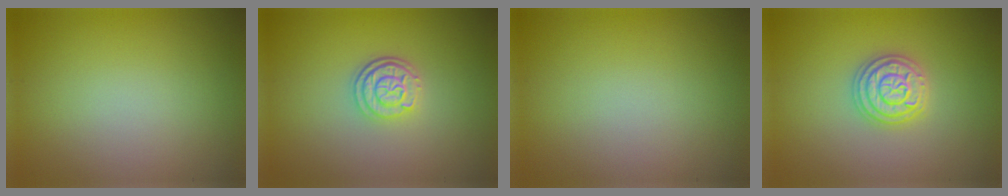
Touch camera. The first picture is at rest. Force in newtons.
{"total": 3.1, "press": 2.5, "slide": 1.8}
{"total": 0.0}
{"total": 3.7, "press": 3.6, "slide": 0.5}